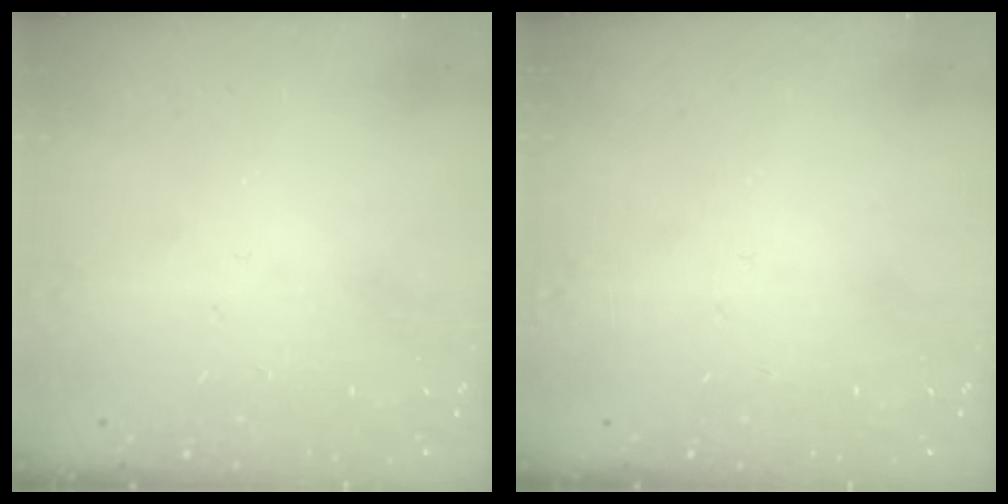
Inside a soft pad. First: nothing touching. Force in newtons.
{"total": 0.0}